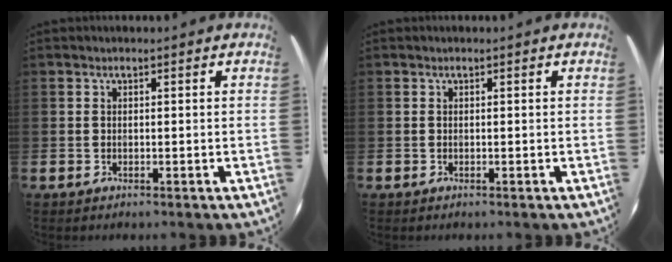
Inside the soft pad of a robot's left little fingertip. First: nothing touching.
{"total": 0.0}